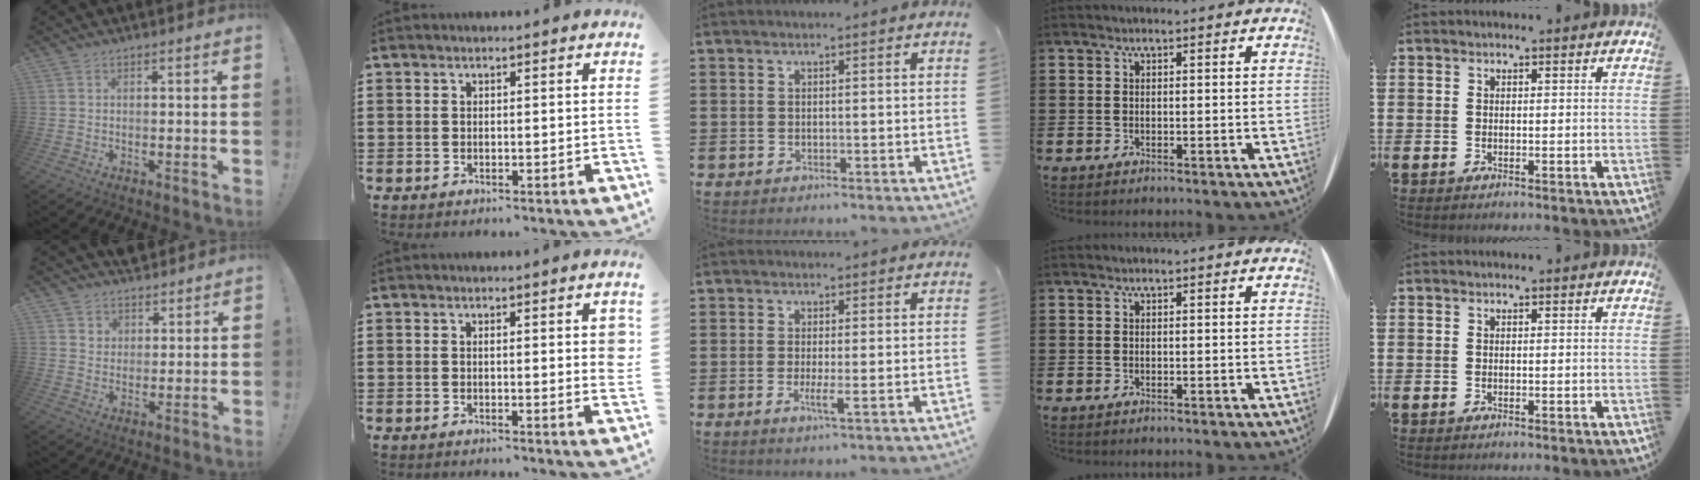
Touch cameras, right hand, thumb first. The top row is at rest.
{"thumb": {"total": 5.7, "force": [4.4, 3.5, -0.2], "torque": [0.007, -0.040, 0.083]}, "index": {"total": 2.3, "force": [0.7, 0.3, 2.2], "torque": [-0.030, -0.004, 0.007]}, "middle": {"total": 2.1, "force": [-0.5, 0.1, 2.0], "torque": [-0.038, -0.006, -0.009]}}